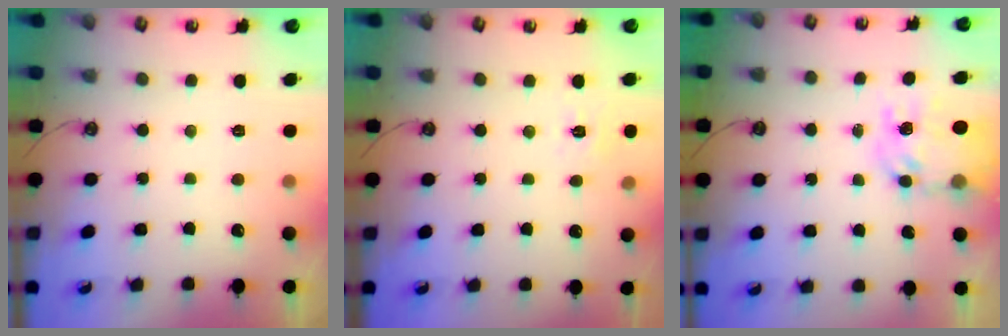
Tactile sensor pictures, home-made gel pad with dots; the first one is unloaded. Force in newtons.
{"total": 5.6, "press": 5.5, "slide": 0.6}
{"total": 11.2, "press": 11.2, "slide": 1.1}